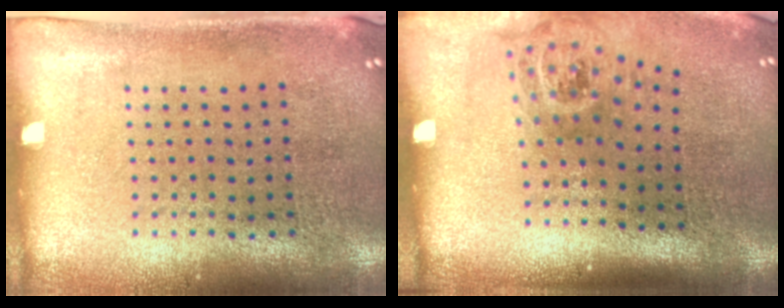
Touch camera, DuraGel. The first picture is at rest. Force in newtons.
{"total": 1.8, "press": 1.3, "slide": 1.3}